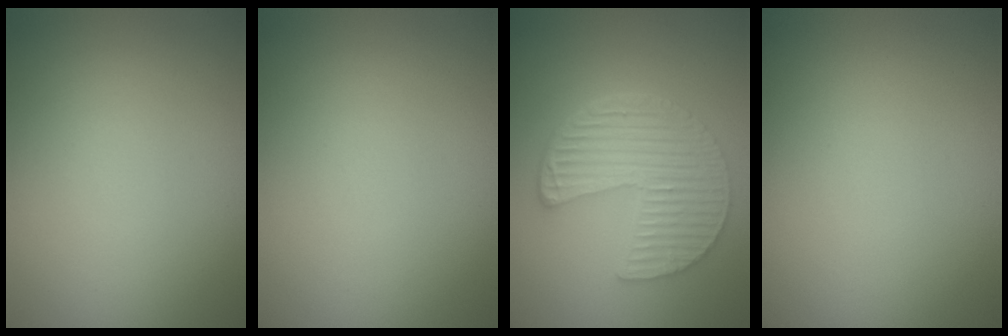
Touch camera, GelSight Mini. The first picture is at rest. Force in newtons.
{"total": 0.0}
{"total": 6.5, "press": 4.8, "slide": 4.4}
{"total": 0.0}